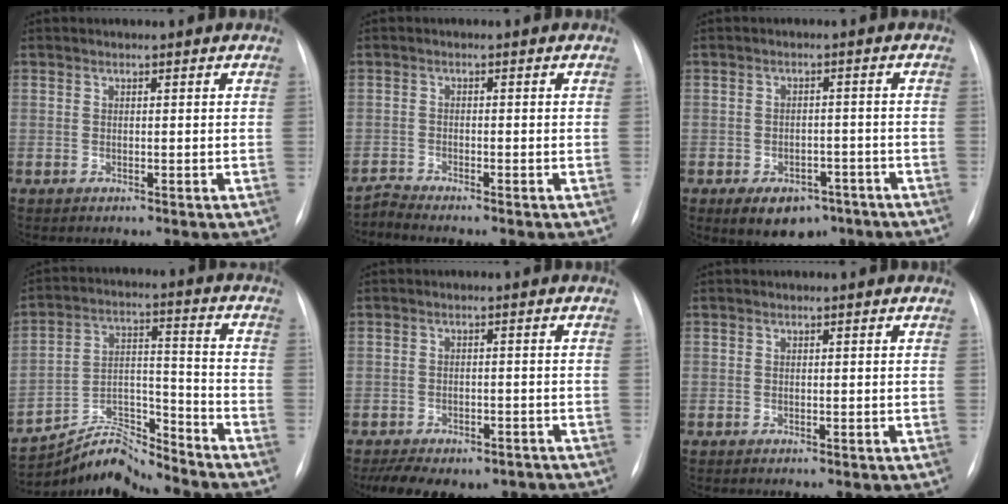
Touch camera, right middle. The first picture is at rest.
{"total": 1.8, "force": [-1.6, -0.7, -0.4], "torque": [0.014, -0.011, -0.031]}
{"total": 8.2, "force": [-5.2, 5.0, 3.9], "torque": [-0.053, 0.012, -0.065]}
{"total": 9.7, "force": [-9.7, -0.1, -0.2], "torque": [-0.003, 0.049, -0.175]}
{"total": 13.3, "force": [-10.0, 6.7, 5.8], "torque": [-0.113, 0.008, -0.125]}
{"total": 0.0}